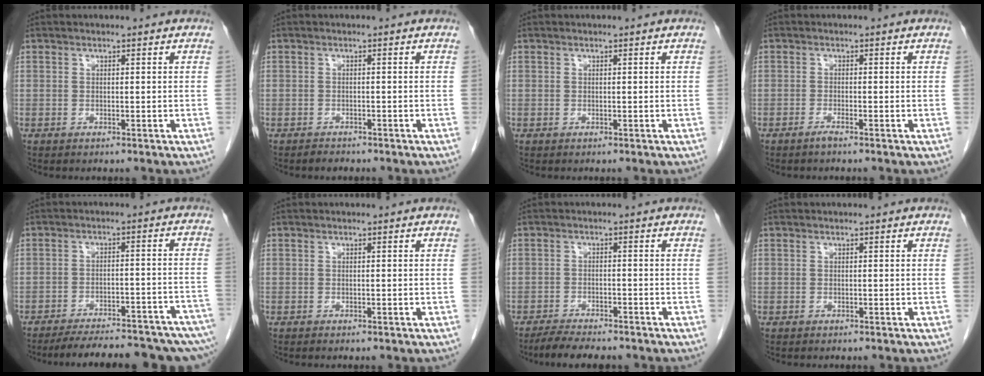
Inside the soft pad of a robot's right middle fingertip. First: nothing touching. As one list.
[{"total": 1.1, "force": [-1.0, 0.4, 0.1], "torque": [-0.011, -0.002, -0.016]}, {"total": 0.0}, {"total": 1.2, "force": [-1.0, -0.1, 0.7], "torque": [-0.017, -0.001, -0.020]}, {"total": 21.5, "force": [-18.5, 3.7, 10.3], "torque": [-0.119, -0.001, -0.235]}, {"total": 0.8, "force": [-0.6, 0.3, 0.5], "torque": [-0.012, -0.002, -0.004]}, {"total": 6.2, "force": [-5.5, 1.1, 2.7], "torque": [-0.048, -0.016, -0.090]}, {"total": 0.0}]